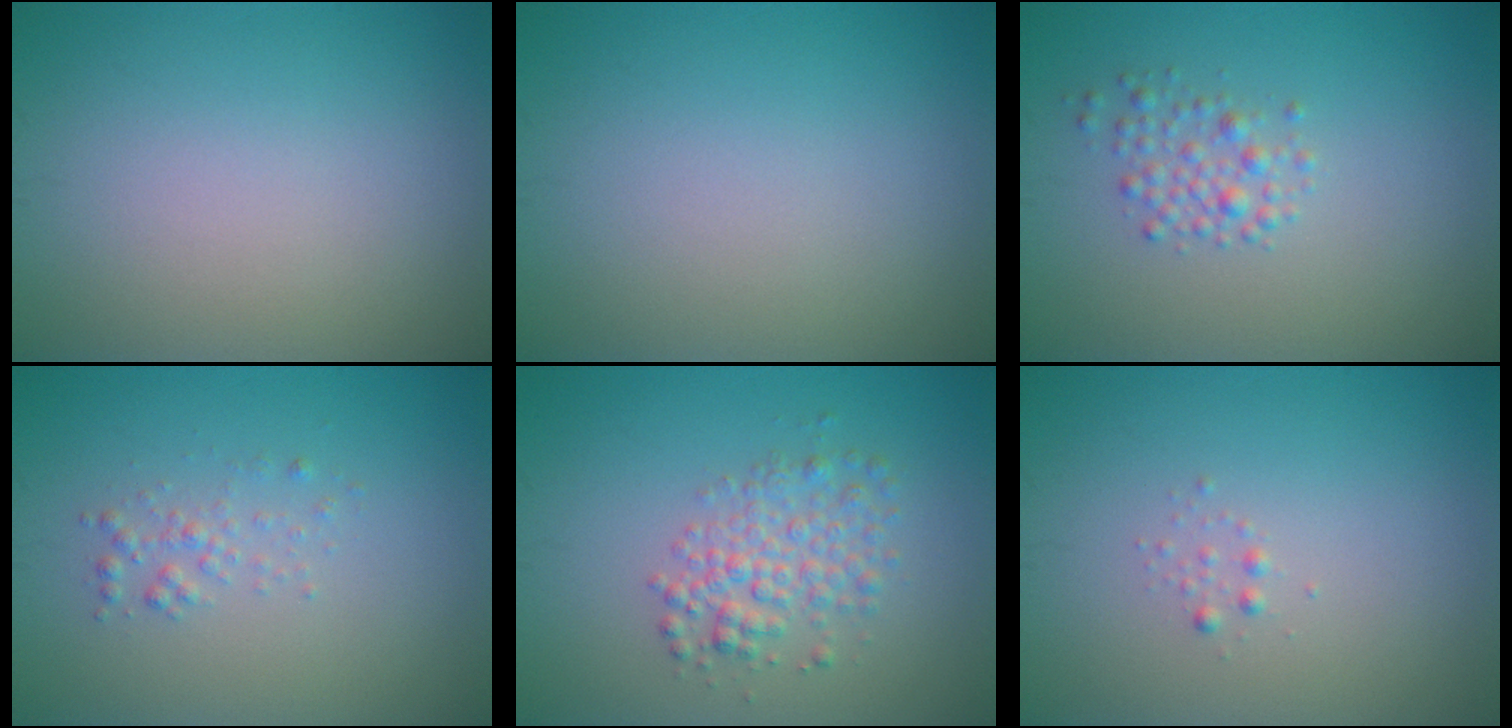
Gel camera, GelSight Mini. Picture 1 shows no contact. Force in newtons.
{"total": 0.0}
{"total": 2.0, "press": 2.0, "slide": 0.0}
{"total": 1.3, "press": 1.3, "slide": 0.1}
{"total": 3.2, "press": 3.2, "slide": 0.1}
{"total": 0.6, "press": 0.6, "slide": 0.0}